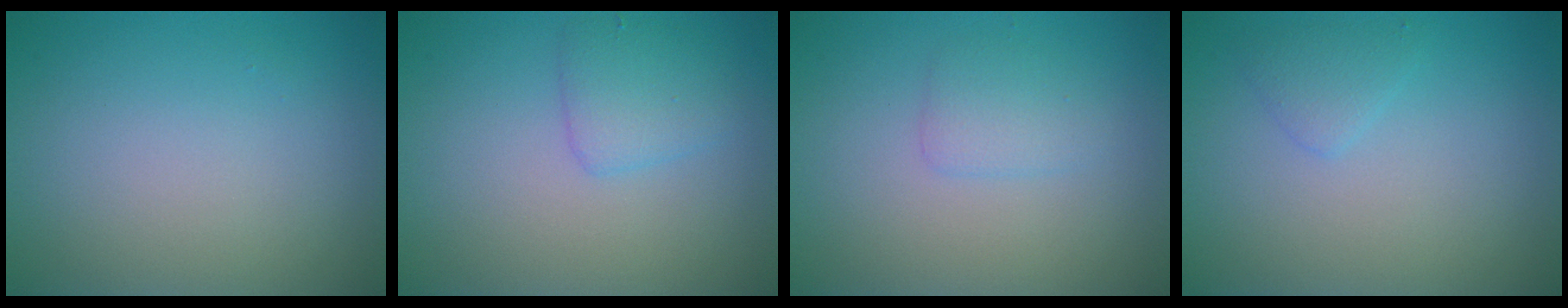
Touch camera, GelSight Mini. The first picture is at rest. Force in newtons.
{"total": 2.2, "press": 2.2, "slide": 0.2}
{"total": 1.6, "press": 1.6, "slide": 0.0}
{"total": 1.3, "press": 1.3, "slide": 0.1}